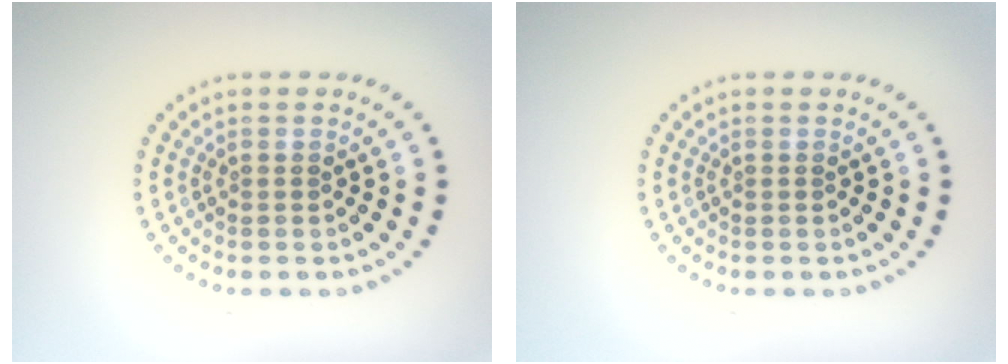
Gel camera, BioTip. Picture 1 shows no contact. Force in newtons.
{"total": 0.0}